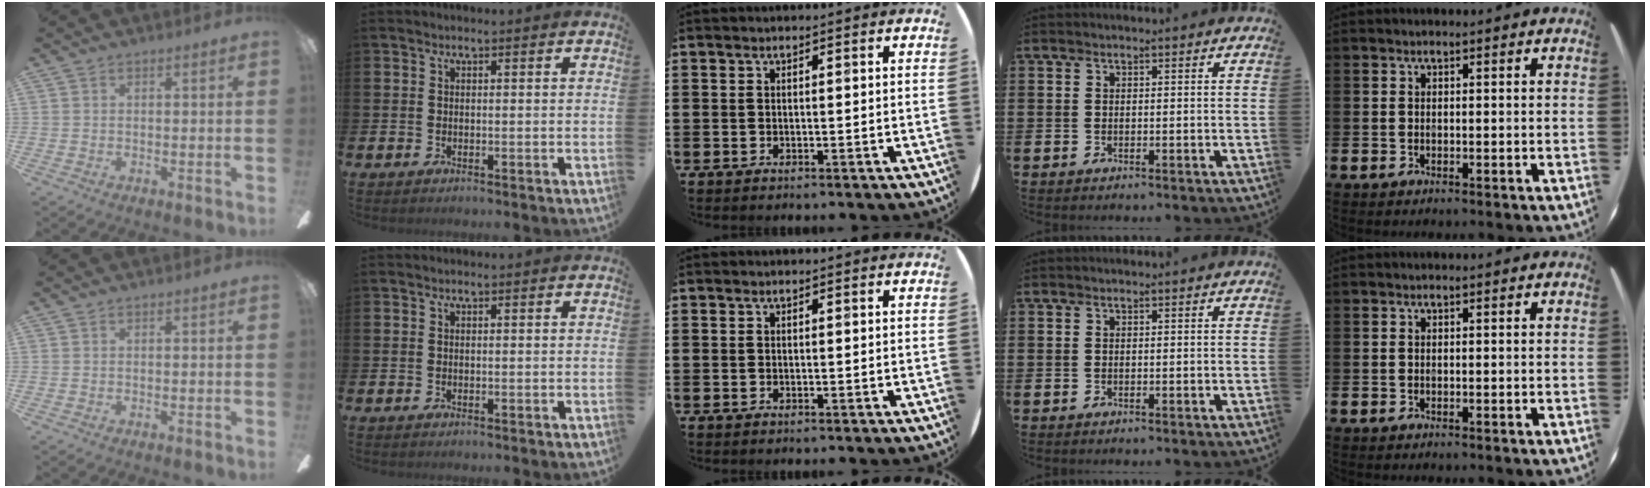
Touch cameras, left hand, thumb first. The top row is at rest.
{}